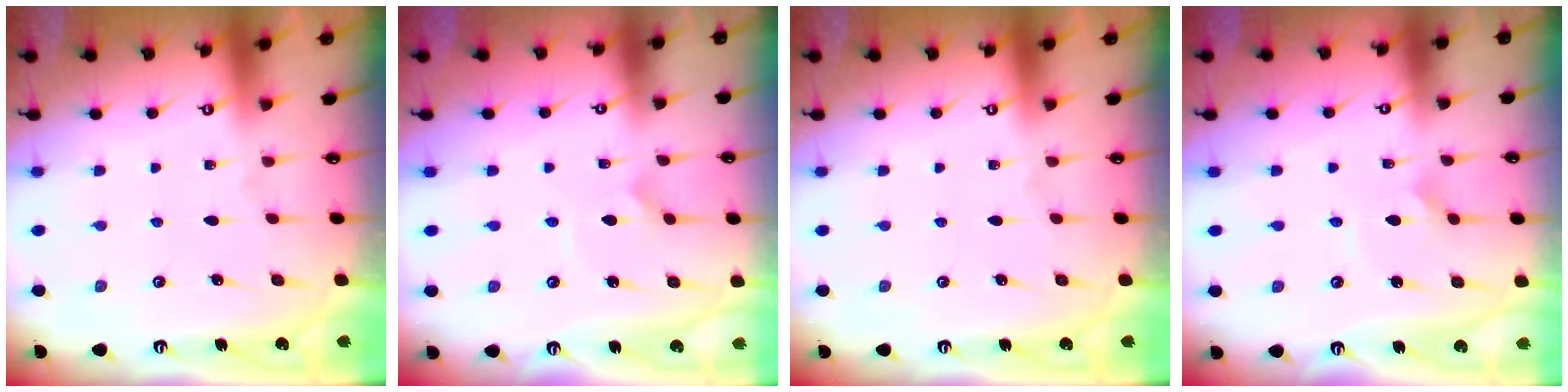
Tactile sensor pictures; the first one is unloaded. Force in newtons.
{"total": 2.8, "press": 2.8, "slide": 0.2}
{"total": 0.0}
{"total": 3.6, "press": 3.6, "slide": 0.4}